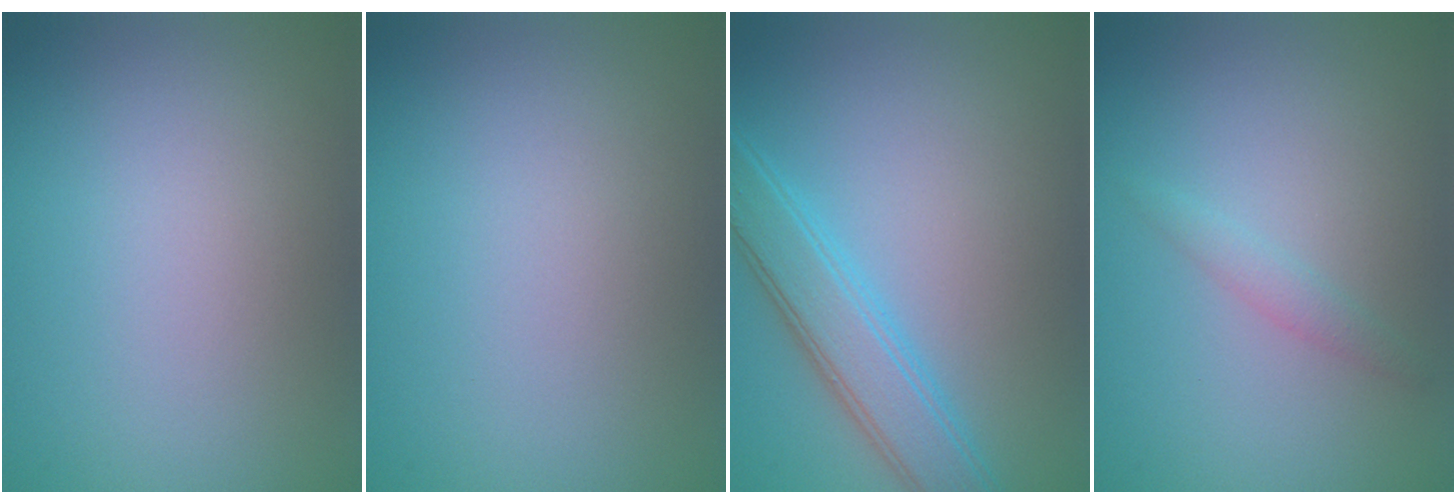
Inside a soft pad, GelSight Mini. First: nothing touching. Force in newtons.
{"total": 0.0}
{"total": 4.6, "press": 4.6, "slide": 0.2}
{"total": 1.2, "press": 1.2, "slide": 0.0}